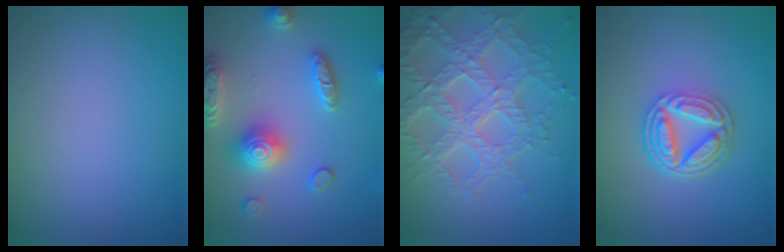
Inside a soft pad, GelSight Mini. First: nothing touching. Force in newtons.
{"total": 5.4, "press": 5.4, "slide": 1.0}
{"total": 7.2, "press": 5.3, "slide": 4.9}
{"total": 5.1, "press": 3.8, "slide": 3.4}